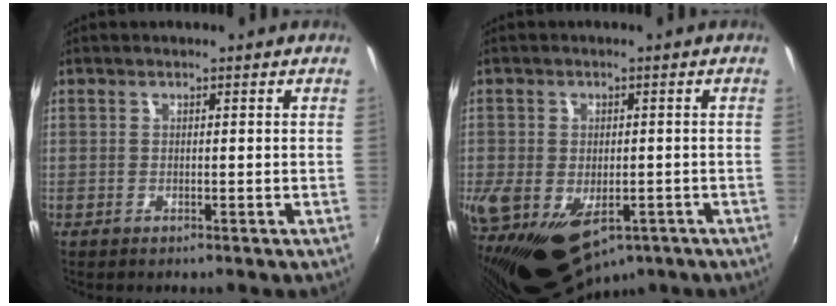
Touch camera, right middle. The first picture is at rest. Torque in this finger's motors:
{"motor_torque": [1.98, -0.16, 1.06, 0.21]}